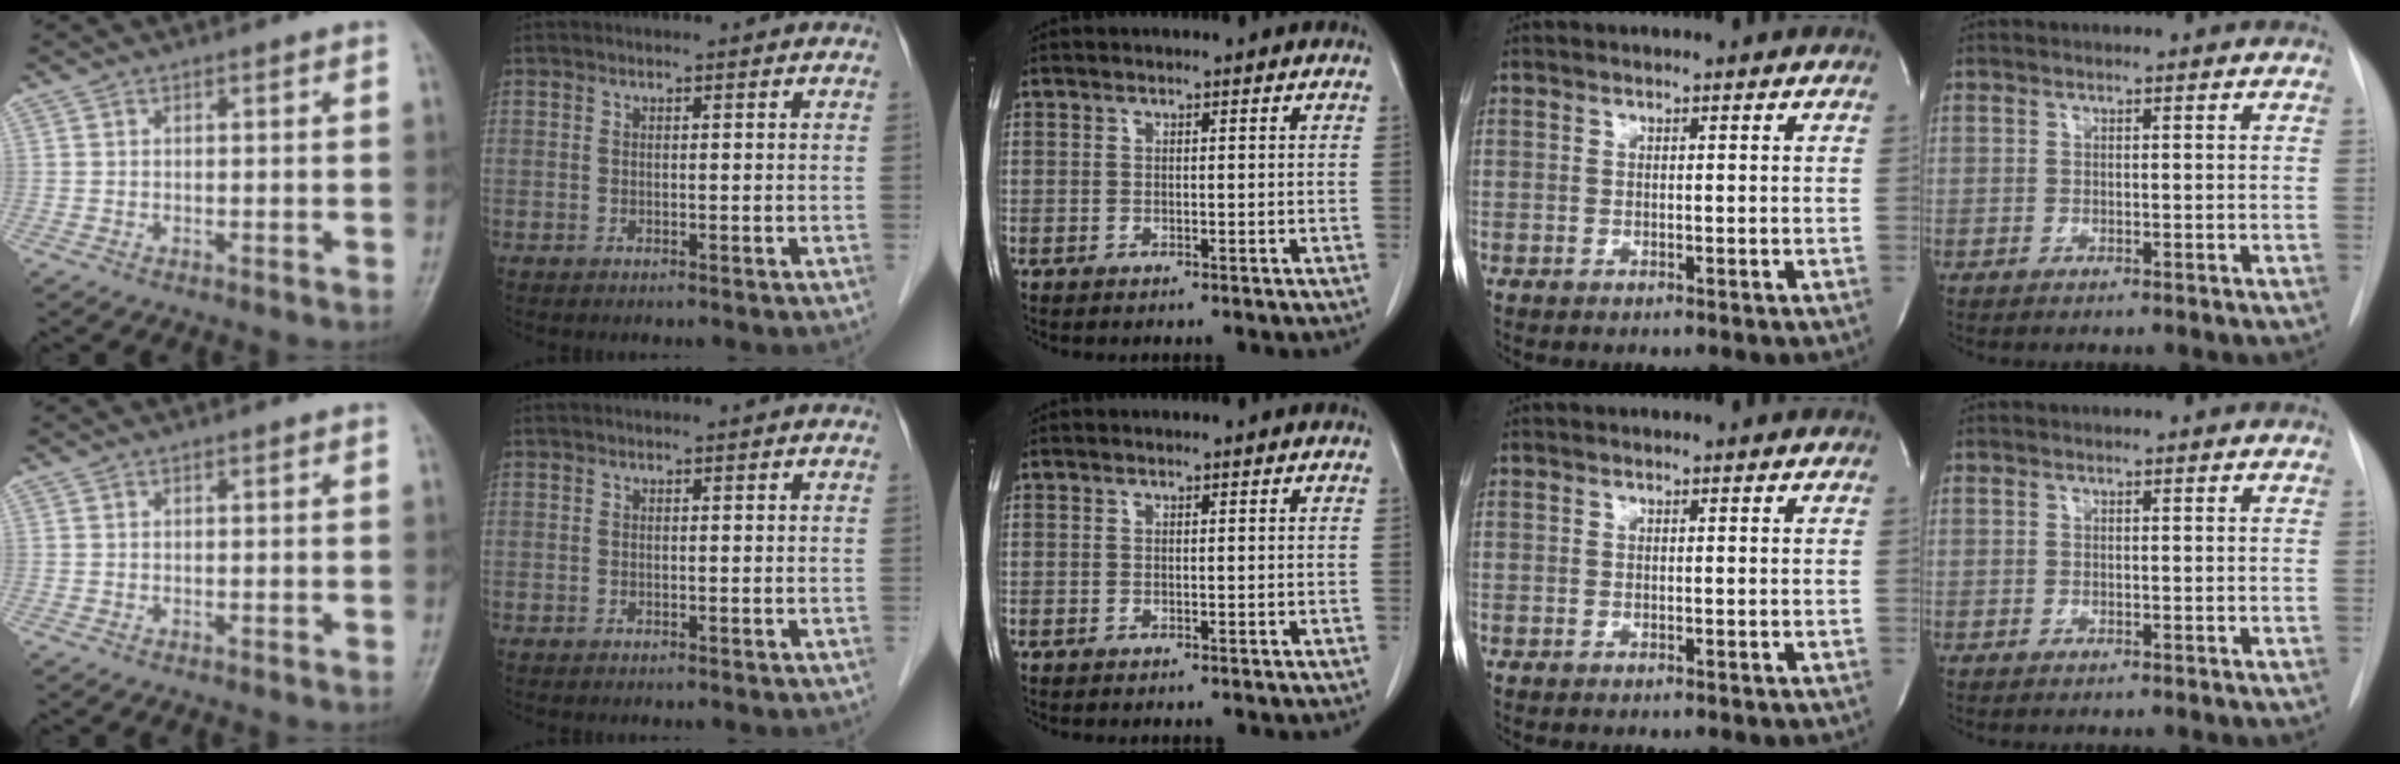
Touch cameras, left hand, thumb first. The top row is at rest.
{}